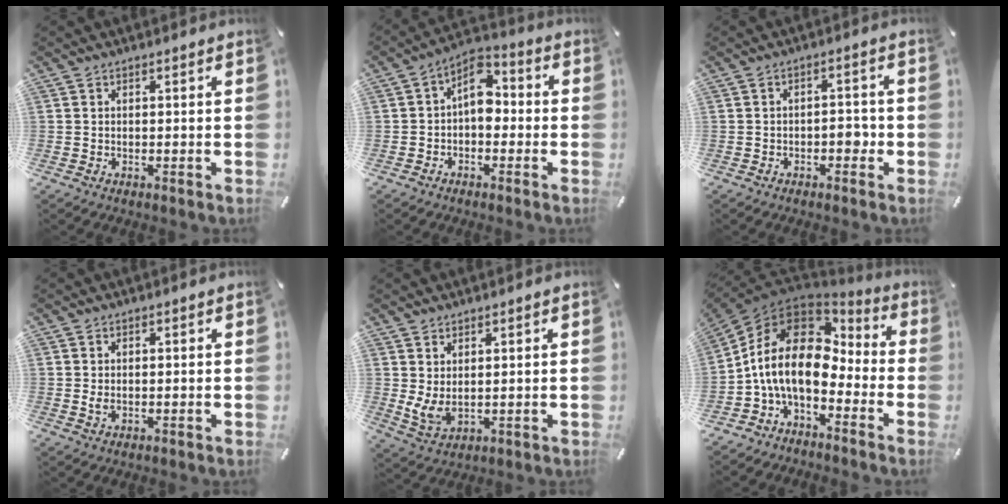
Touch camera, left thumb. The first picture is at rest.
{"total": 7.2, "force": [-0.1, 4.8, 5.4], "torque": [-0.084, 0.005, -0.004]}
{"total": 4.0, "force": [-1.5, 2.1, 3.0], "torque": [-0.050, 0.012, -0.026]}
{"total": 1.4, "force": [0.3, 0.9, 1.0], "torque": [-0.022, 0.003, 0.006]}
{"total": 4.7, "force": [2.0, 2.8, 3.1], "torque": [-0.082, -0.017, 0.039]}
{"total": 15.1, "force": [-1.4, 10.1, 11.1], "torque": [-0.243, 0.010, -0.028]}